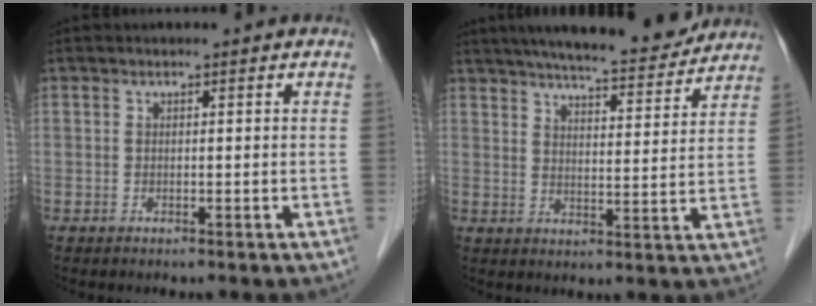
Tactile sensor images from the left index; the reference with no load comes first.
{"total": 15.1, "force": [13.5, 2.1, 6.5], "torque": [-0.097, 0.005, 0.188]}